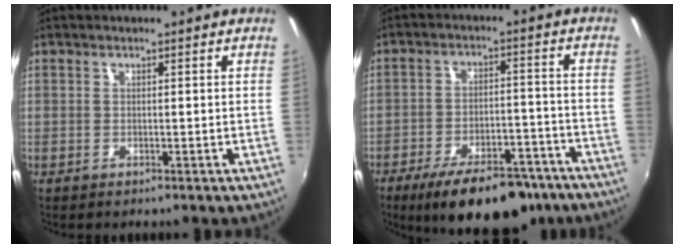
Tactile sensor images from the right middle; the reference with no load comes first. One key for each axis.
{"total": 17.6, "fx": -13.3, "fy": 6.6, "fz": 9.4, "tx": -0.162, "ty": -0.010, "tz": -0.183}